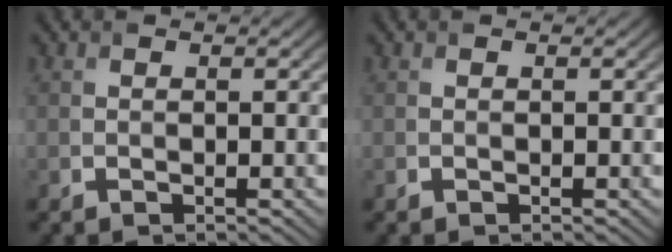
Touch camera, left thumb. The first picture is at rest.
{"total": 0.0}